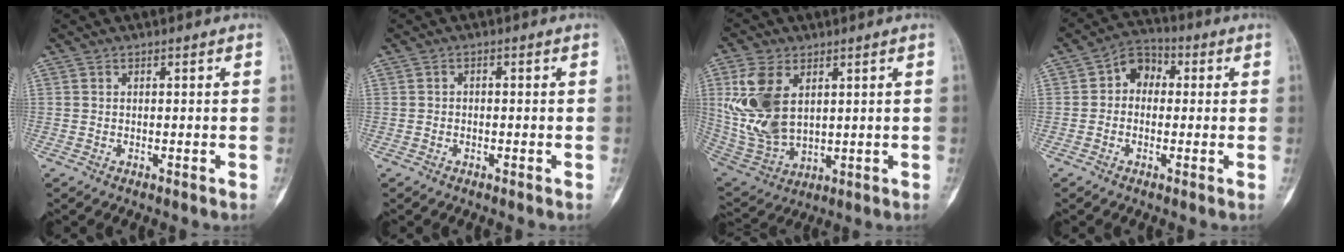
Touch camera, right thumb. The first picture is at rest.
{"total": 0.6, "force": [-0.3, 0.4, 0.2], "torque": [0.005, 0.003, -0.010]}
{"total": 14.4, "force": [3.6, 8.8, 10.7], "torque": [-0.217, -0.015, 0.087]}
{"total": 6.6, "force": [0.6, 5.2, 3.9], "torque": [-0.030, 0.023, -0.003]}